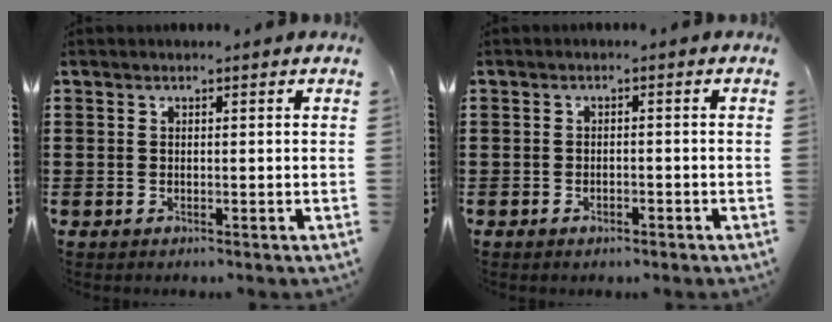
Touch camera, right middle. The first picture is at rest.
{"total": 1.2, "force": [-0.8, 0.5, 0.7], "torque": [-0.016, -0.001, -0.016]}